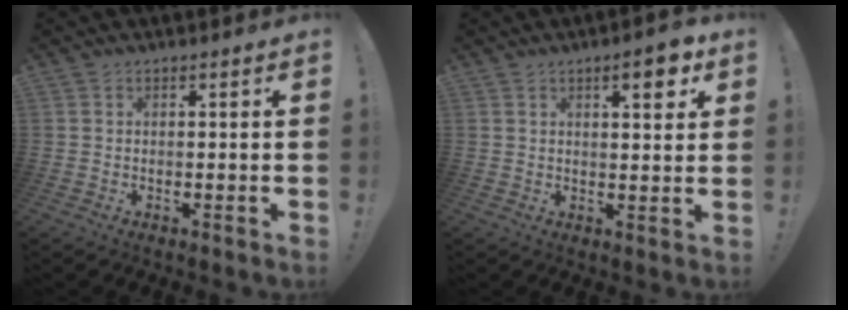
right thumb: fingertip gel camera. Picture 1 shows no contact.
{"total": 6.3, "force": [3.2, 1.7, 5.1], "torque": [-0.055, -0.014, 0.044]}